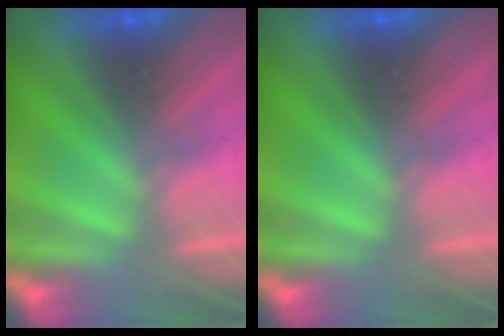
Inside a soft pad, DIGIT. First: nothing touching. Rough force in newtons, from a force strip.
{"total": 0.0}